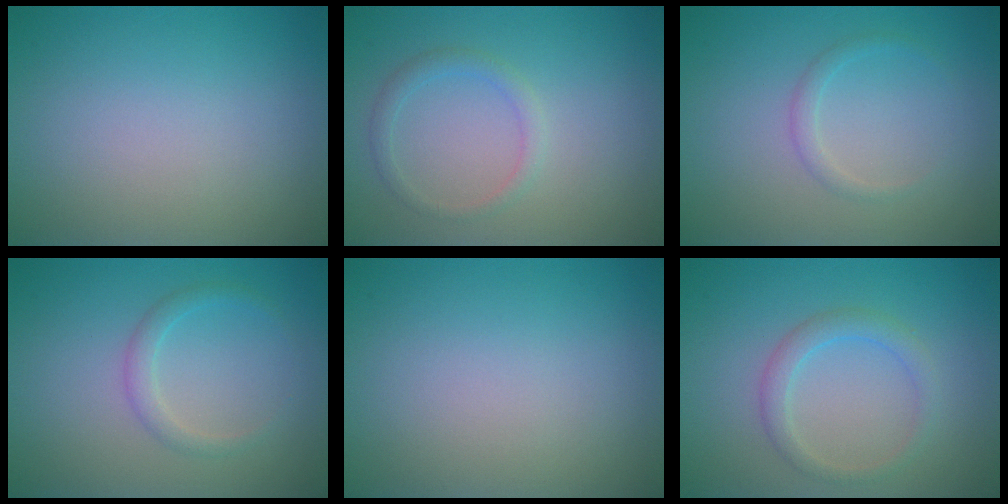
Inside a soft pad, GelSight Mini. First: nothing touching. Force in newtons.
{"total": 1.5, "press": 1.5, "slide": 0.1}
{"total": 1.1, "press": 1.1, "slide": 0.1}
{"total": 1.6, "press": 1.6, "slide": 0.1}
{"total": 0.0}
{"total": 2.1, "press": 2.1, "slide": 0.1}